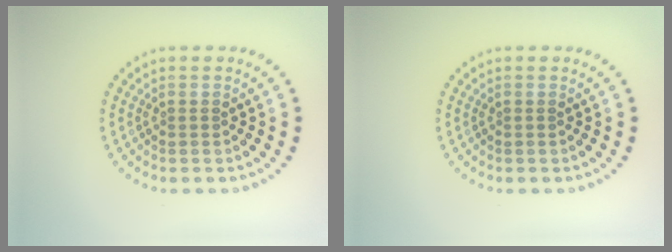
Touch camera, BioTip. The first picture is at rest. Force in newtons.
{"total": 0.0}